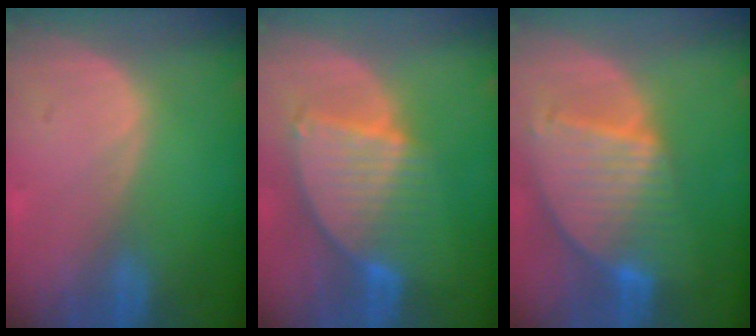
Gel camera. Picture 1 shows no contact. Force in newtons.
{"total": 8.5, "press": 7.5, "slide": 4.1}
{"total": 9.5, "press": 8.1, "slide": 4.8}